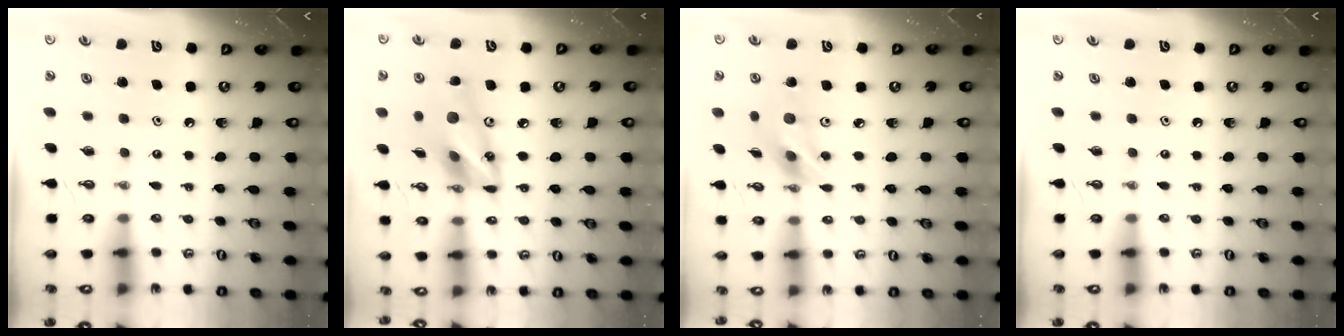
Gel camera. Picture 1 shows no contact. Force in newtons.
{"total": 16.6, "press": 16.2, "slide": 3.7}
{"total": 12.5, "press": 12.0, "slide": 3.2}
{"total": 0.0}